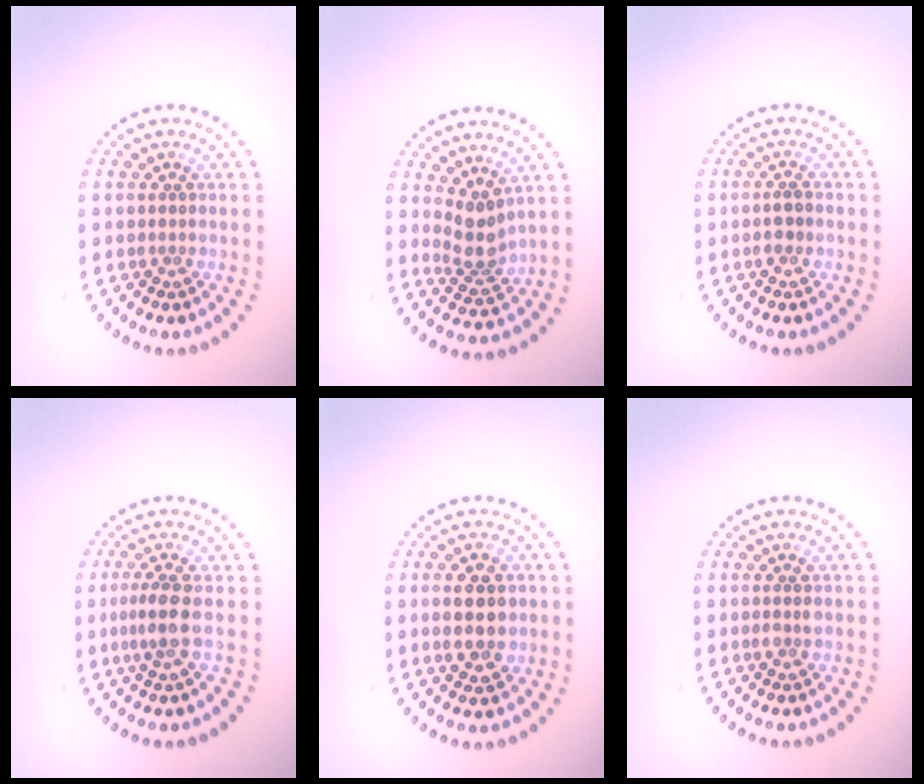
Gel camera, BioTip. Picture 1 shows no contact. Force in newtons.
{"total": 2.7, "press": 2.1, "slide": 1.8}
{"total": 1.3, "press": 1.2, "slide": 0.4}
{"total": 2.2, "press": 1.8, "slide": 1.3}
{"total": 4.6, "press": 4.6, "slide": 0.1}
{"total": 1.0, "press": 1.0, "slide": 0.2}